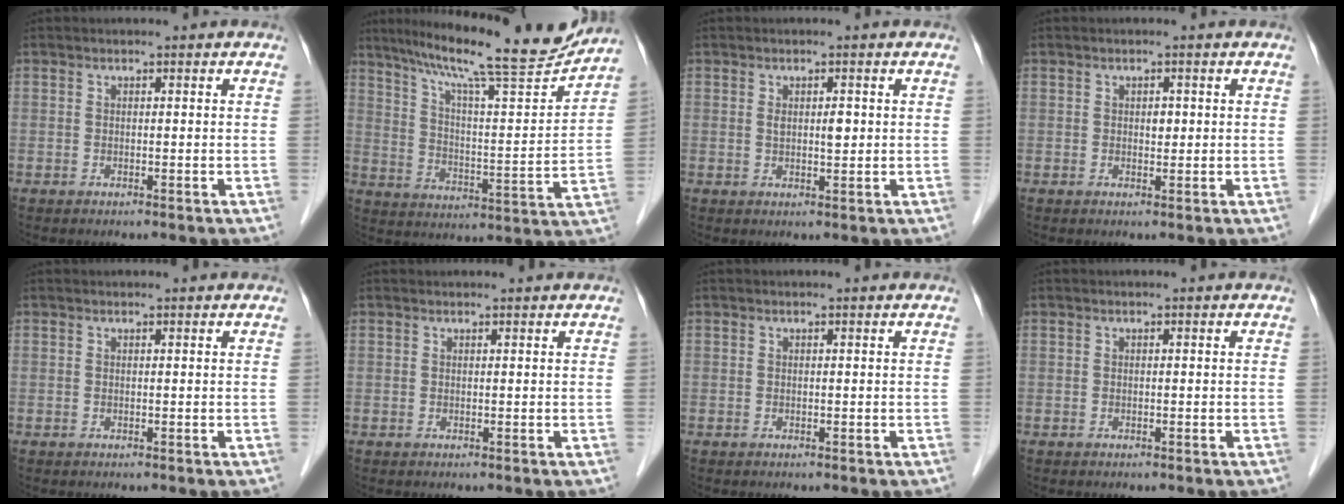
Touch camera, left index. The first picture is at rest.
{"total": 19.8, "force": [17.2, 0.8, 9.8], "torque": [-0.159, -0.011, 0.256]}
{"total": 2.2, "force": [0.4, 0.8, 2.0], "torque": [-0.033, 0.000, 0.008]}
{"total": 1.2, "force": [0.2, 0.7, 0.9], "torque": [-0.011, 0.000, 0.004]}
{"total": 0.6, "force": [0.6, 0.0, 0.1], "torque": [-0.006, 0.005, 0.010]}
{"total": 1.5, "force": [1.5, 0.0, 0.2], "torque": [-0.007, 0.010, 0.020]}
{"total": 0.0}
{"total": 0.0}